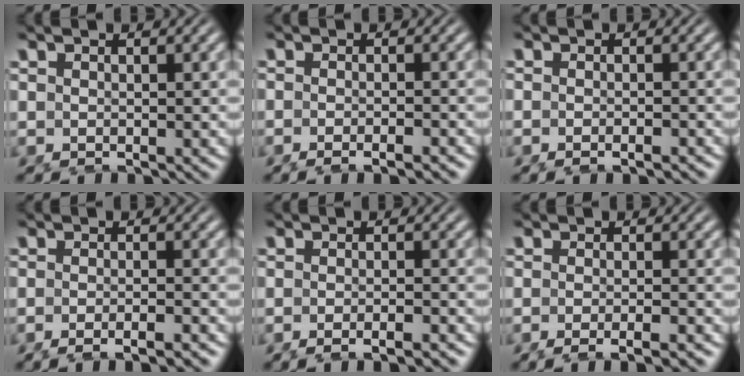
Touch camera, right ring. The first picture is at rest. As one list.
[{"total": 2.2, "force": [-1.9, 0.2, 1.1], "torque": [-0.018, -0.001, -0.032]}, {"total": 1.5, "force": [-1.3, 0.3, 0.8], "torque": [-0.013, -0.002, -0.022]}, {"total": 3.0, "force": [-2.6, 0.2, 1.6], "torque": [-0.023, -0.002, -0.044]}, {"total": 2.6, "force": [-2.3, 0.2, 1.3], "torque": [-0.017, -0.001, -0.040]}, {"total": 3.3, "force": [-2.7, 0.3, 1.8], "torque": [-0.029, -0.004, -0.043]}]